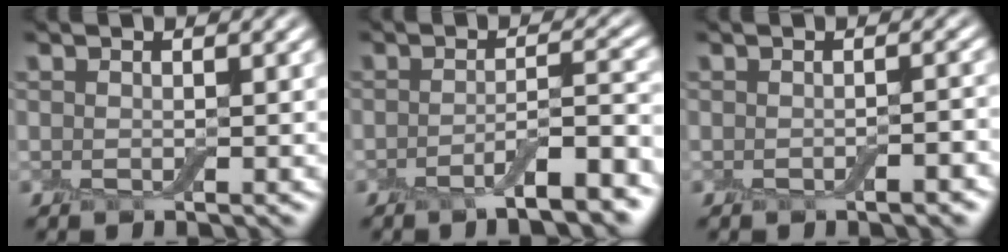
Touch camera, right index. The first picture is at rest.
{"total": 5.5, "force": [-3.0, 1.1, 4.5], "torque": [-0.060, 0.008, -0.054]}
{"total": 1.5, "force": [-0.7, 0.3, 1.3], "torque": [-0.015, 0.002, -0.008]}